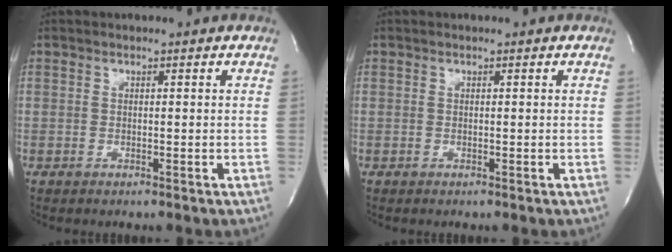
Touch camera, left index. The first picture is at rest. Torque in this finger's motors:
{"motor_torque": [0.00, 0.00, 0.00, 0.00]}